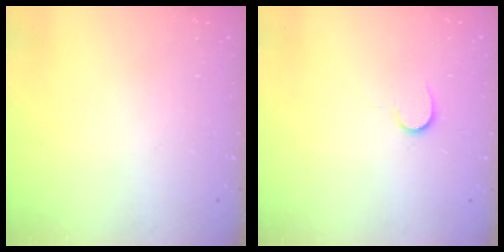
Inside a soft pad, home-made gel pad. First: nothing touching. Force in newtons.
{"total": 4.0, "press": 4.0, "slide": 0.4}